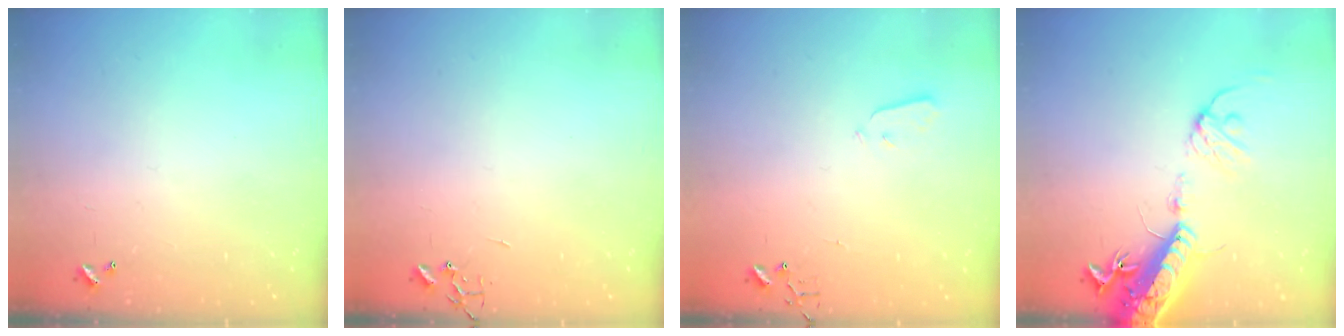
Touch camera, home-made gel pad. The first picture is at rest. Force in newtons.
{"total": 0.0}
{"total": 3.0, "press": 3.0, "slide": 0.3}
{"total": 17.9, "press": 17.4, "slide": 4.2}